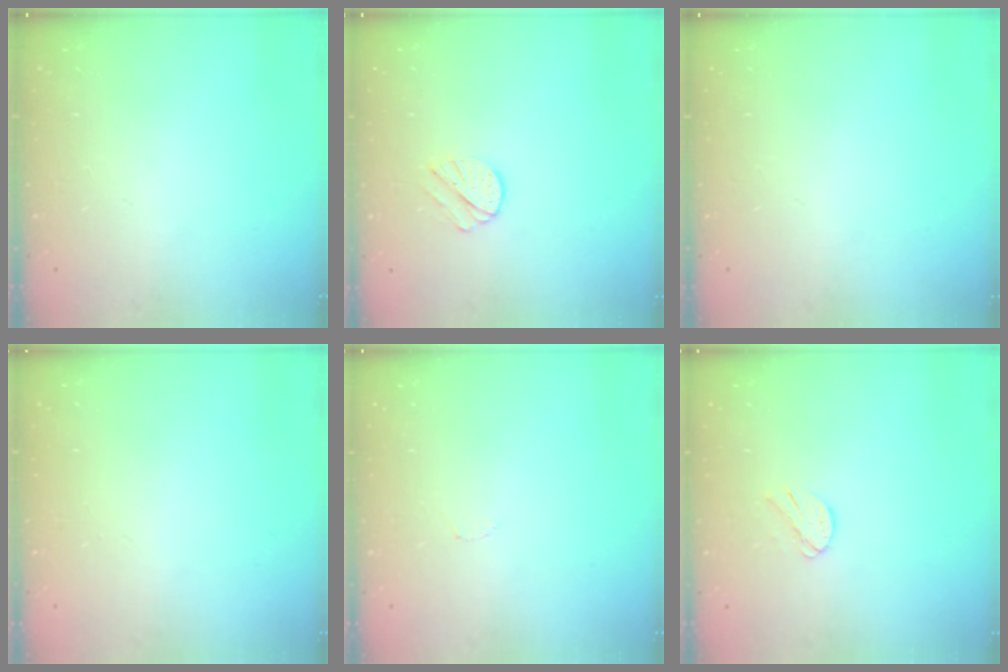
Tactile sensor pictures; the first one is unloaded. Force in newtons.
{"total": 7.3, "press": 7.2, "slide": 0.6}
{"total": 0.0}
{"total": 0.7, "press": 0.7, "slide": 0.1}
{"total": 2.3, "press": 2.3, "slide": 0.2}
{"total": 7.4, "press": 7.4, "slide": 1.0}